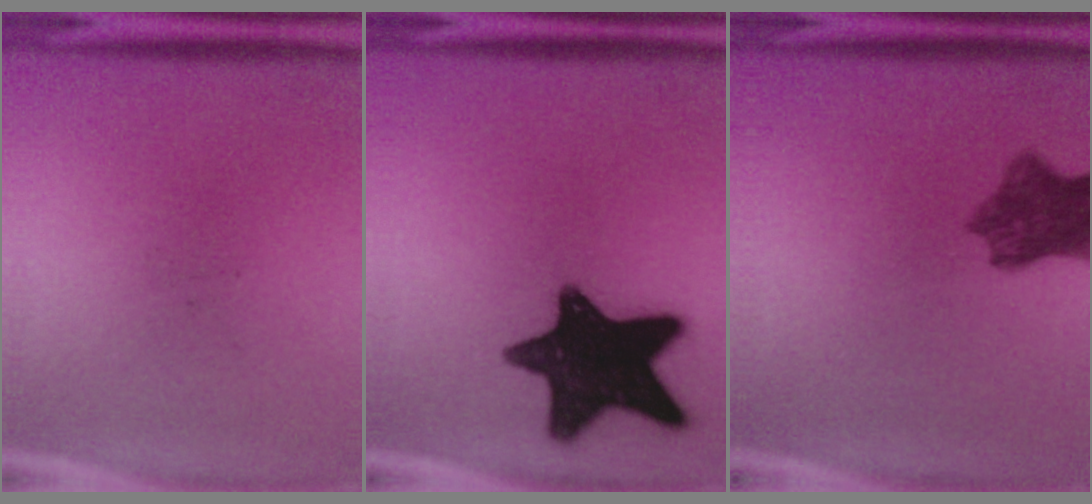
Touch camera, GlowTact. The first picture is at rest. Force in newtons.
{"total": 16.9}
{"total": 7.7}